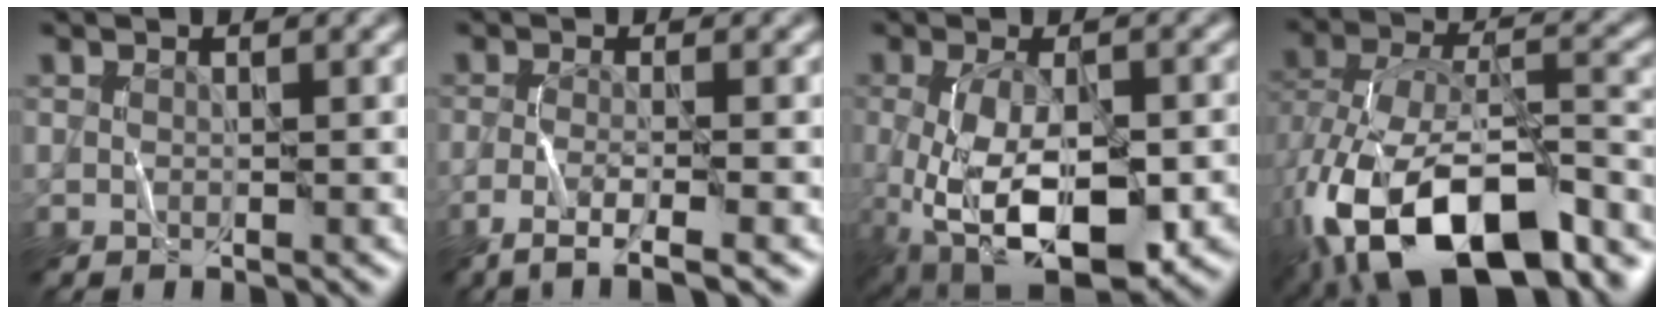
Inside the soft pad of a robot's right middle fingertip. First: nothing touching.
{"total": 3.8, "force": [-2.4, 0.7, 2.9], "torque": [-0.044, 0.006, -0.052]}
{"total": 11.0, "force": [-4.0, 5.3, 8.8], "torque": [-0.180, -0.035, -0.045]}
{"total": 16.3, "force": [-8.6, 8.3, 11.1], "torque": [-0.198, -0.015, -0.136]}